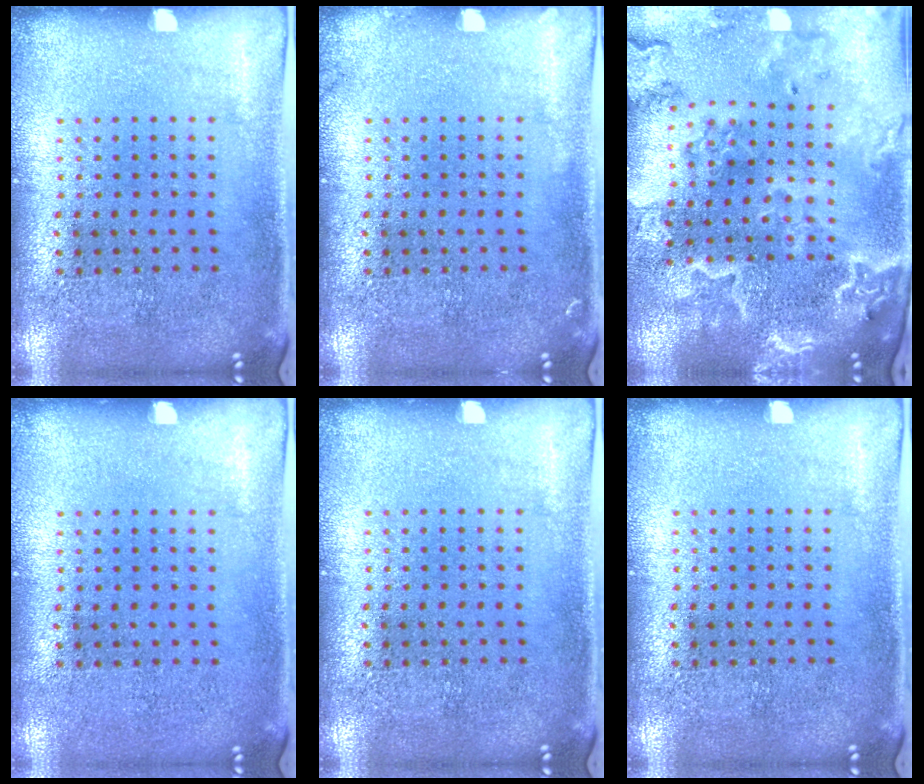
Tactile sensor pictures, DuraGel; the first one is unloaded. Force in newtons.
{"total": 0.5, "press": 0.5, "slide": 0.1}
{"total": 3.8, "press": 3.2, "slide": 1.9}
{"total": 0.0}
{"total": 0.0}
{"total": 0.0}